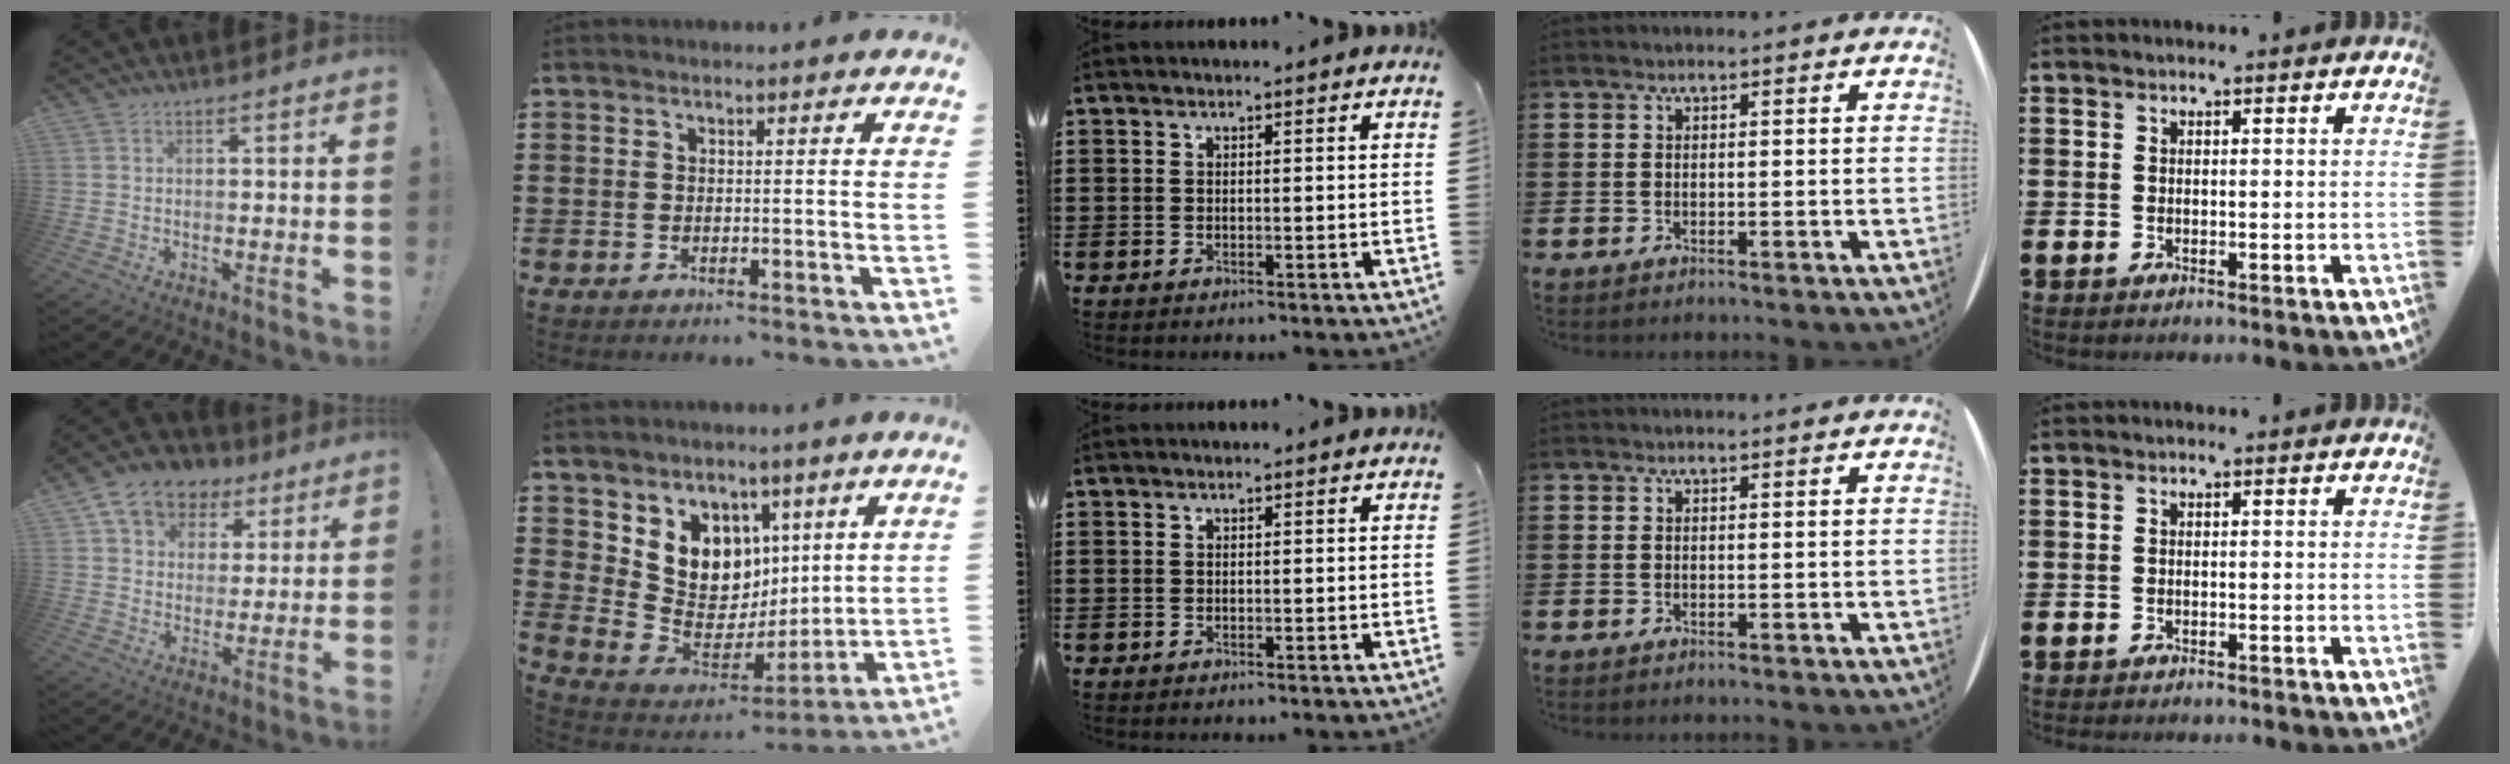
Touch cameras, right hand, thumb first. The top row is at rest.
{"thumb": {"total": 12.1, "force": [6.8, 8.9, 4.7], "torque": [-0.078, -0.032, 0.134]}, "index": {"total": 9.1, "force": [4.3, 7.8, 2.1], "torque": [-0.072, -0.057, 0.086]}}